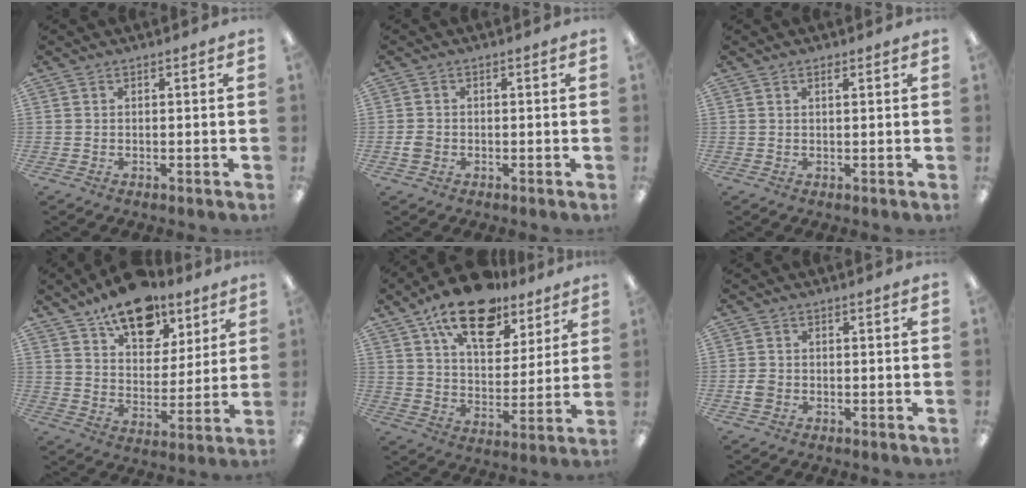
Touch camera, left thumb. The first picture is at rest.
{"total": 1.8, "force": [-0.5, 1.5, 1.0], "torque": [-0.017, 0.003, -0.009]}
{"total": 1.0, "force": [0.8, 0.3, 0.6], "torque": [-0.004, -0.002, 0.012]}
{"total": 15.8, "force": [11.6, 8.1, 7.1], "torque": [-0.098, -0.070, 0.205]}
{"total": 19.0, "force": [12.9, 9.1, 10.6], "torque": [-0.169, -0.063, 0.221]}
{"total": 2.1, "force": [-0.6, 1.7, 1.1], "torque": [-0.019, 0.005, -0.012]}